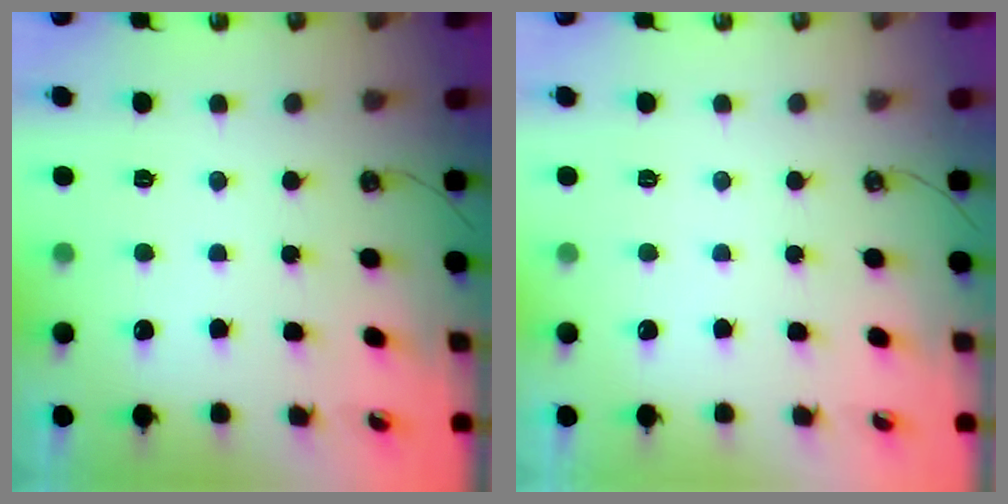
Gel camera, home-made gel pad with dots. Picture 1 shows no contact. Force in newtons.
{"total": 0.0}